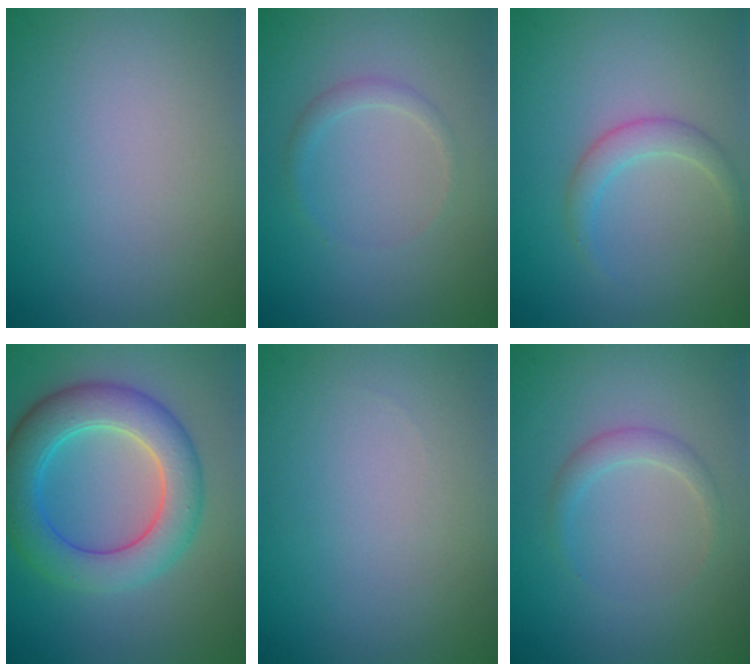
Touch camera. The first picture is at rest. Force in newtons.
{"total": 1.1, "press": 1.1, "slide": 0.0}
{"total": 1.9, "press": 1.9, "slide": 0.1}
{"total": 6.9, "press": 6.9, "slide": 0.2}
{"total": 0.0}
{"total": 1.4, "press": 1.4, "slide": 0.1}